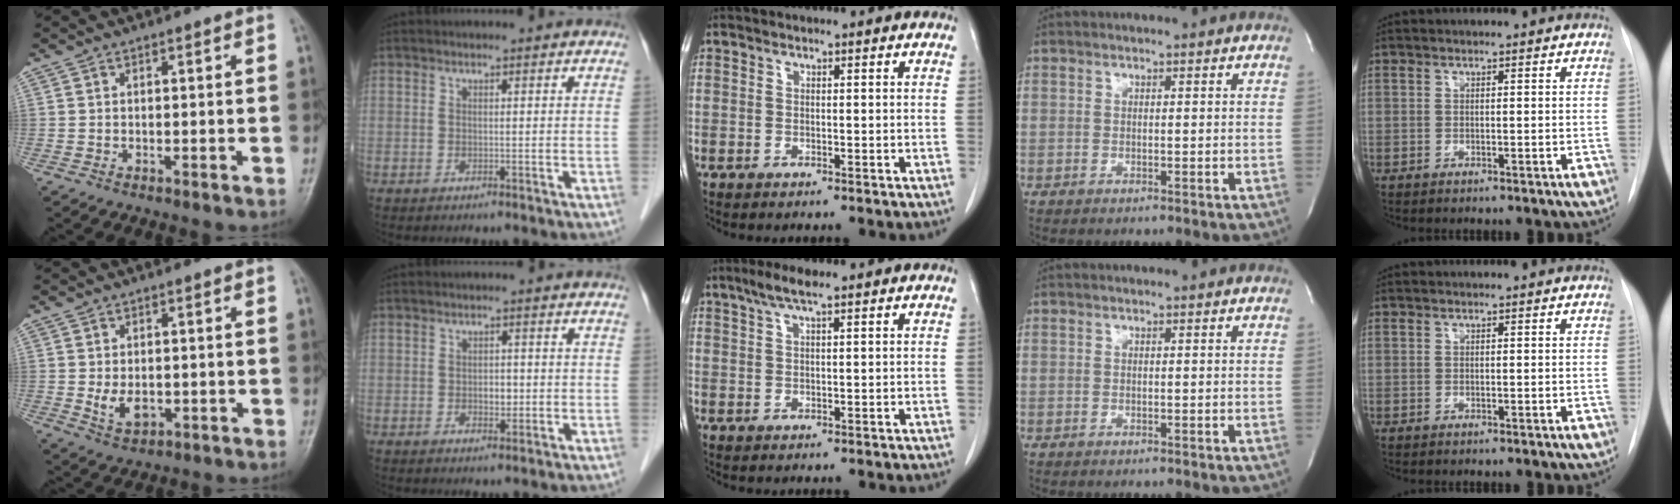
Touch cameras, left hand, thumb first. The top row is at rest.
{"thumb": {"total": 4.5, "force": [-0.6, 3.1, 3.2], "torque": [-0.045, -0.007, -0.003]}, "index": {"total": 2.2, "force": [-0.3, 1.4, 1.7], "torque": [-0.026, 0.002, -0.002]}, "middle": {"total": 3.5, "force": [2.4, 0.3, 2.5], "torque": [-0.056, 0.009, 0.047]}}